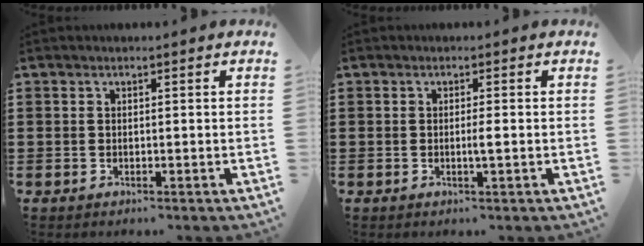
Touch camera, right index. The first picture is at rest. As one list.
[{"total": 1.6, "force": [-0.3, -0.1, 1.6], "torque": [-0.027, -0.004, -0.007]}]